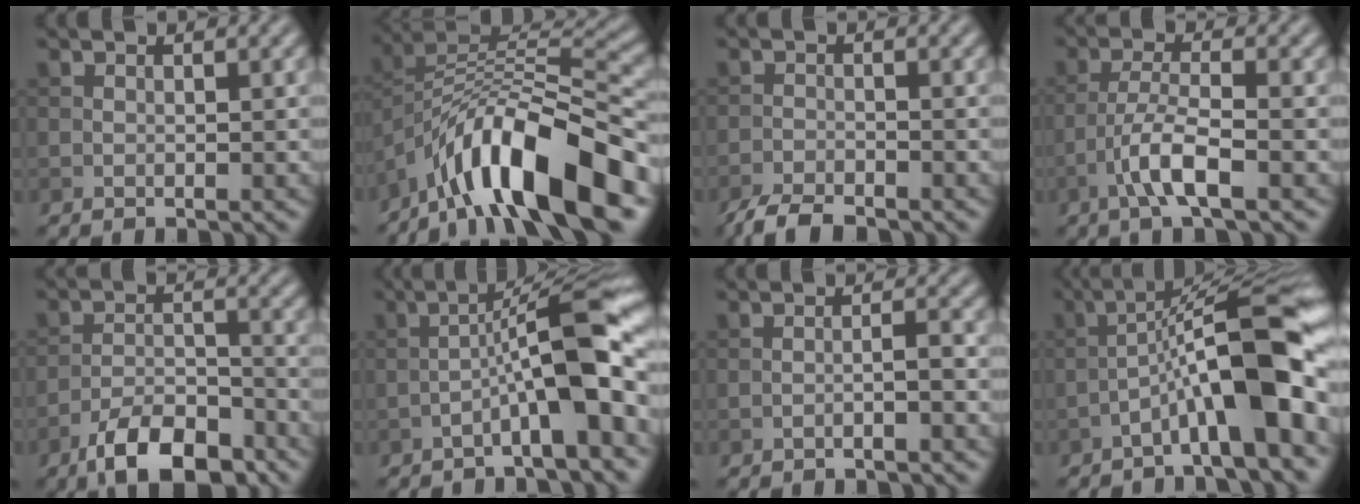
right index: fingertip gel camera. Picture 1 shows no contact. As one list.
[{"total": 13.4, "force": [-7.9, 4.3, 9.9], "torque": [-0.152, 0.018, -0.144]}, {"total": 3.8, "force": [-3.3, 1.0, 1.6], "torque": [-0.030, -0.007, -0.069]}, {"total": 4.5, "force": [-2.2, 0.9, 3.8], "torque": [-0.075, 0.008, -0.050]}, {"total": 7.6, "force": [-5.4, 2.8, 4.5], "torque": [-0.074, -0.002, -0.100]}, {"total": 9.0, "force": [-3.1, 1.1, 8.4], "torque": [-0.123, 0.034, -0.051]}, {"total": 1.7, "force": [-1.0, 0.1, 1.3], "torque": [-0.023, 0.008, -0.022]}, {"total": 10.8, "force": [-3.9, 1.6, 10.0], "torque": [-0.148, 0.036, -0.064]}]